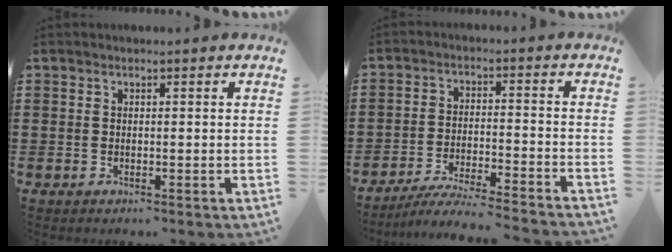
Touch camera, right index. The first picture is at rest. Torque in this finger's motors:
{"motor_torque": [0.84, 0.75, -0.37, 0.05]}